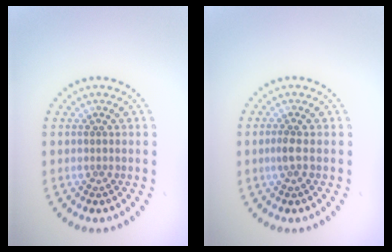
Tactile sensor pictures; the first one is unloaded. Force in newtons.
{"total": 0.9, "press": 0.8, "slide": 0.5}